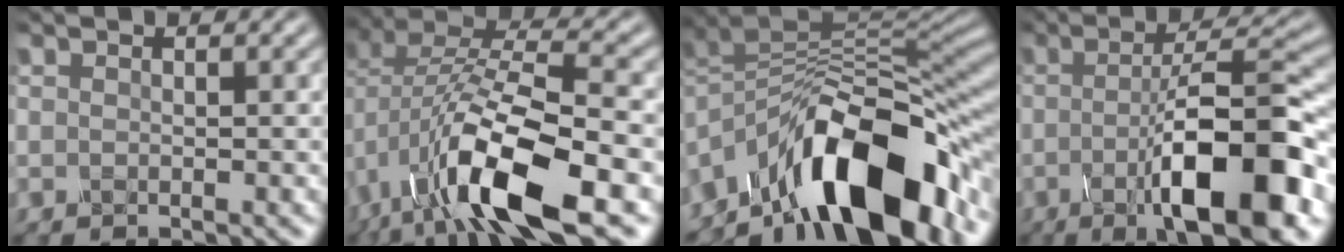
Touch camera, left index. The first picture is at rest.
{"total": 11.8, "force": [-4.5, 4.6, 9.9], "torque": [-0.199, -0.003, -0.075]}
{"total": 12.8, "force": [-7.7, 5.2, 8.8], "torque": [-0.122, 0.022, -0.136]}
{"total": 11.4, "force": [-3.0, 2.7, 10.7], "torque": [-0.159, 0.001, -0.045]}